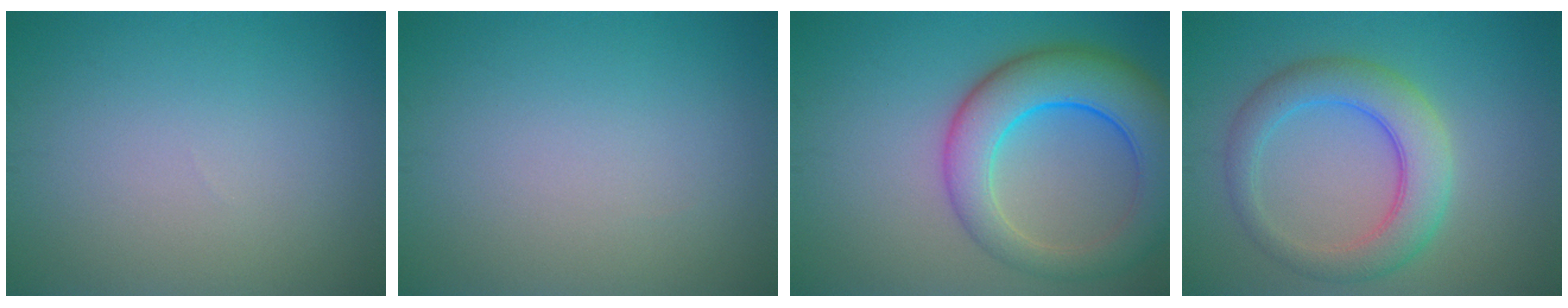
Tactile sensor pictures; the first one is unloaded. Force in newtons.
{"total": 0.0}
{"total": 8.7, "press": 8.7, "slide": 0.4}
{"total": 5.4, "press": 5.4, "slide": 0.0}